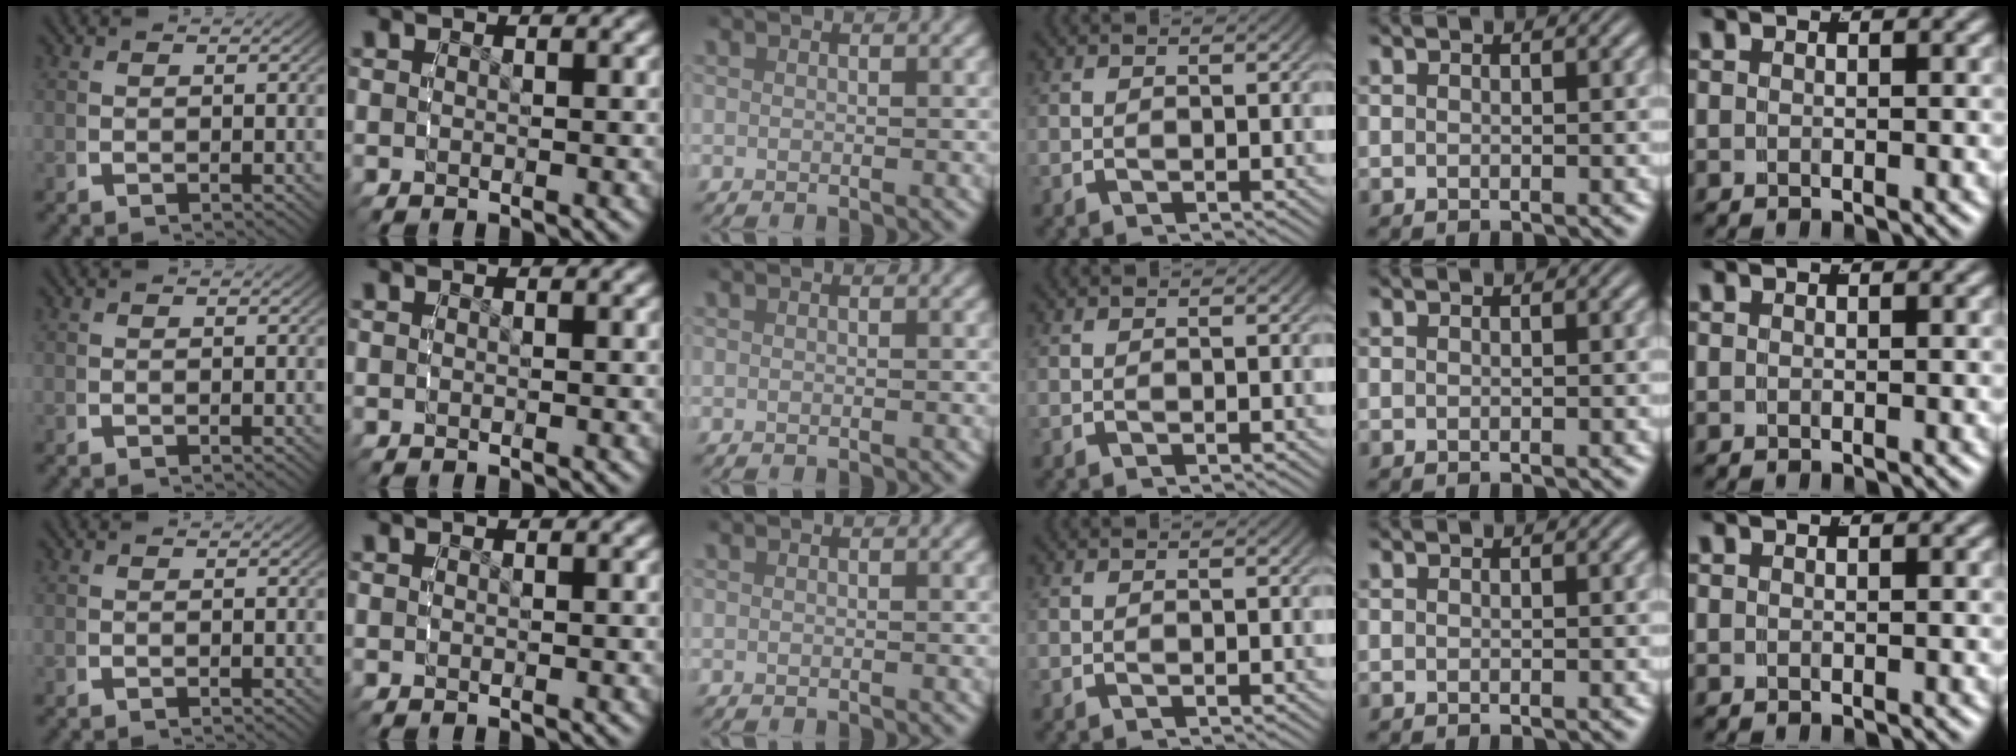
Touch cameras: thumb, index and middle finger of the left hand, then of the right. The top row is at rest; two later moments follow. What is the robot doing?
{"motion": "reach", "object": "toothpaste"}